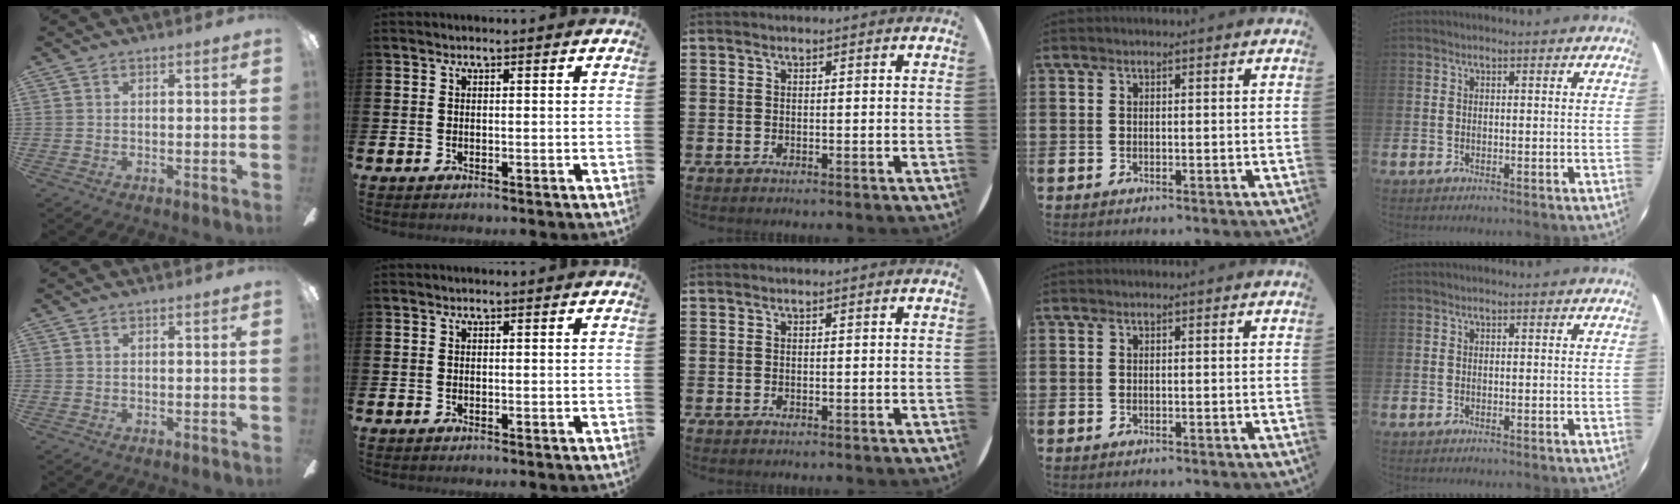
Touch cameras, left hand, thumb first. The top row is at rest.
{}